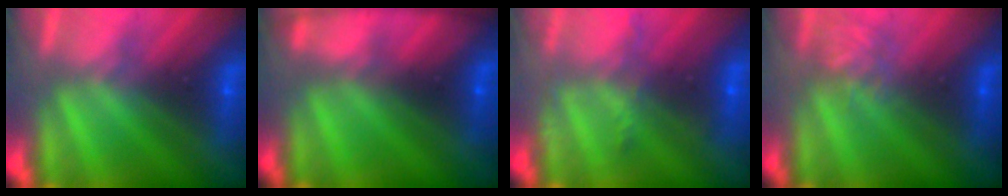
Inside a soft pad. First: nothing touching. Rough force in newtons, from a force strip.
{"total": 10.5}
{"total": 2.3}
{"total": 2.1}